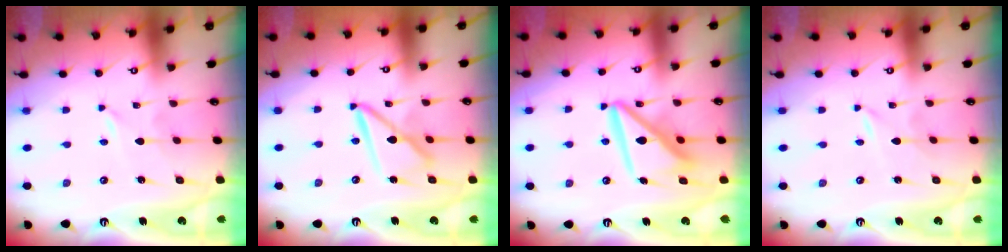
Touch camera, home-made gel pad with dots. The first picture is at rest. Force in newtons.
{"total": 11.2, "press": 11.2, "slide": 0.9}
{"total": 12.4, "press": 12.3, "slide": 1.6}
{"total": 0.0}